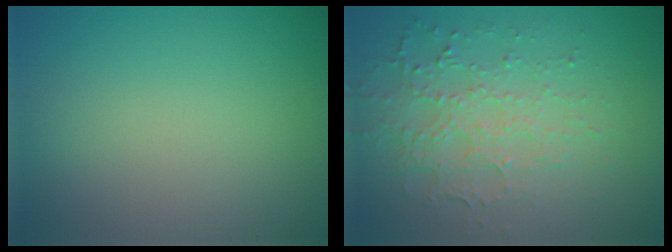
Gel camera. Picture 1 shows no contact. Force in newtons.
{"total": 4.9, "press": 3.4, "slide": 3.5}